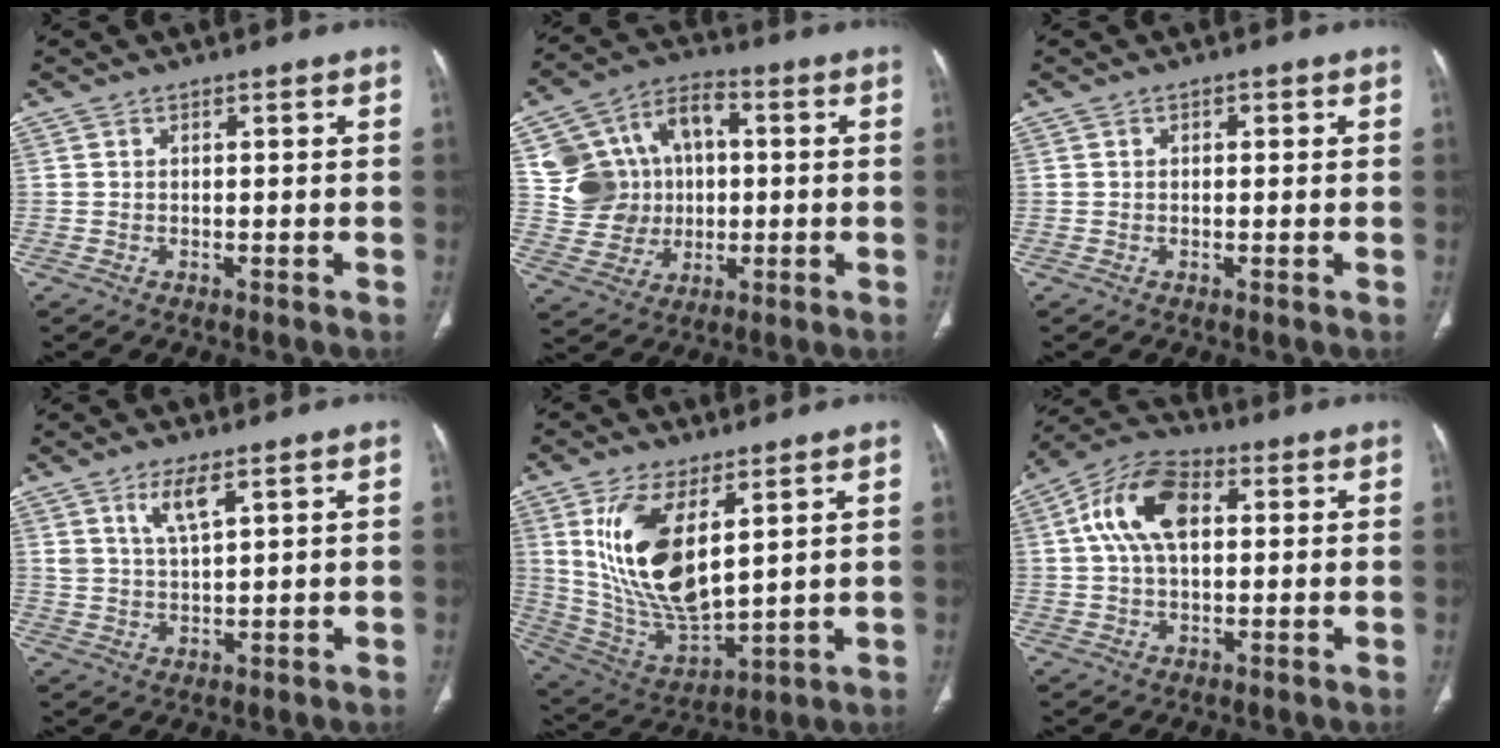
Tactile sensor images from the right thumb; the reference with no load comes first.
{"total": 14.4, "force": [1.9, 12.4, 7.0], "torque": [-0.090, 0.021, 0.042]}
{"total": 1.1, "force": [0.4, 0.8, 0.8], "torque": [-0.008, 0.001, 0.006]}
{"total": 5.3, "force": [3.0, 1.5, 4.0], "torque": [-0.082, -0.019, 0.066]}
{"total": 17.4, "force": [5.9, 7.7, 14.5], "torque": [-0.272, -0.028, 0.135]}
{"total": 12.3, "force": [2.6, 7.2, 9.6], "torque": [-0.179, 0.022, 0.040]}